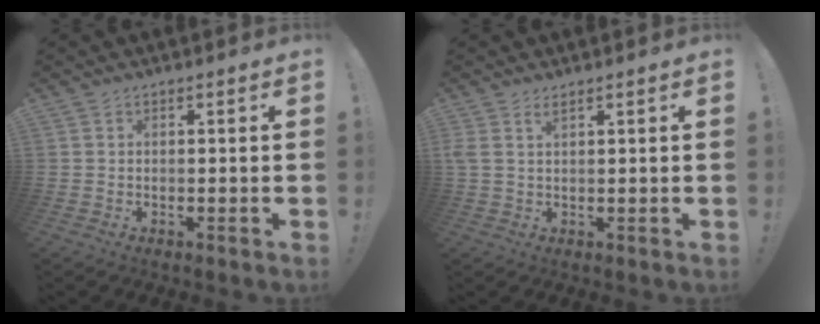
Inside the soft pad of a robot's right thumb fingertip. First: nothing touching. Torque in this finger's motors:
{"motor_torque": [0.14, -0.06, 0.28, -0.01, 0.15]}